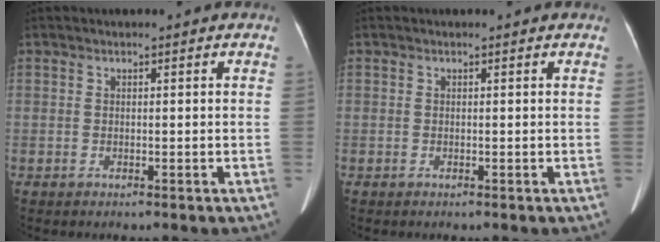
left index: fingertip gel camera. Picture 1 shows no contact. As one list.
[{"total": 0.0}]